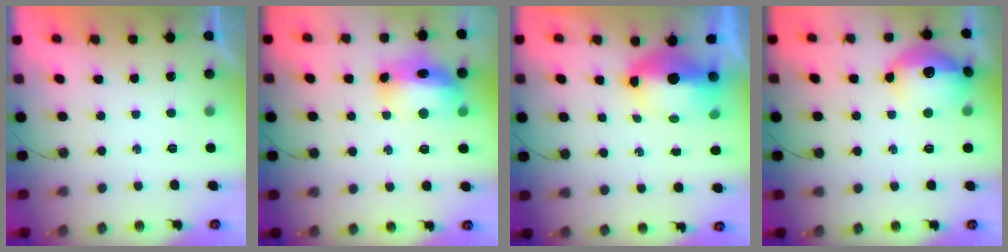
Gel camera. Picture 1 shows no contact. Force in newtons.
{"total": 13.3, "press": 13.2, "slide": 1.2}
{"total": 9.1, "press": 9.0, "slide": 1.3}
{"total": 16.0, "press": 16.0, "slide": 1.3}